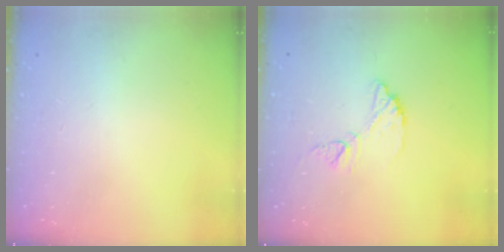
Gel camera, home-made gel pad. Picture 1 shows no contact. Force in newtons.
{"total": 7.7, "press": 7.7, "slide": 0.2}